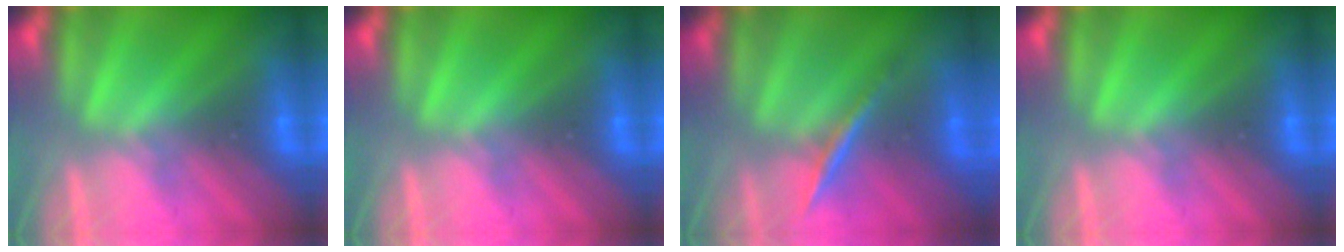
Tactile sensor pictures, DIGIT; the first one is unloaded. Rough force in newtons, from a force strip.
{"total": 0.0}
{"total": 2.0}
{"total": 0.0}